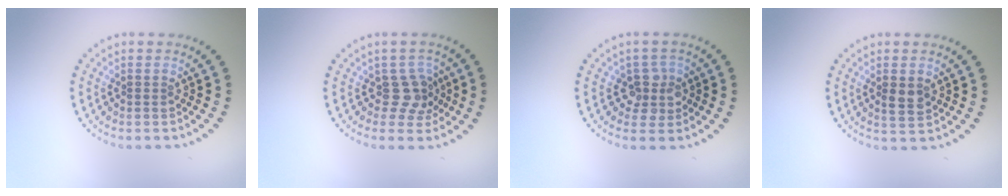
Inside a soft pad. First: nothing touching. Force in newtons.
{"total": 2.5, "press": 2.2, "slide": 1.2}
{"total": 2.6, "press": 2.2, "slide": 1.3}
{"total": 1.8, "press": 1.8, "slide": 0.1}